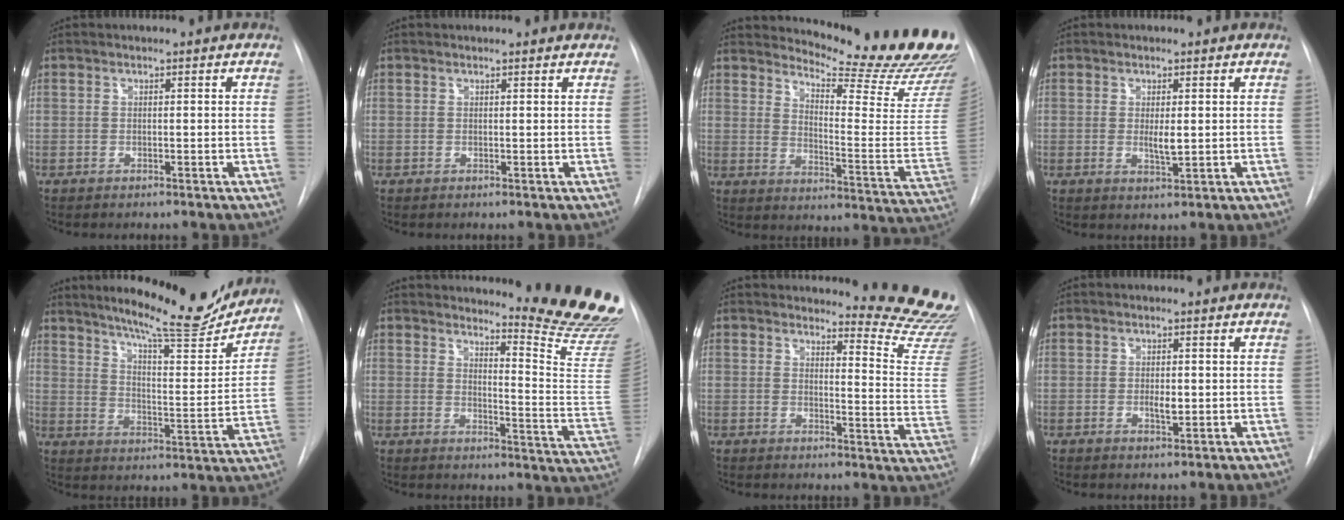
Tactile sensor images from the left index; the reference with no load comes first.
{"total": 1.6, "force": [1.5, 0.3, 0.2], "torque": [-0.010, 0.004, 0.009]}
{"total": 21.3, "force": [19.8, 0.8, 7.6], "torque": [-0.113, -0.149, 0.235]}
{"total": 2.3, "force": [-0.6, 0.5, 2.2], "torque": [-0.039, -0.013, -0.005]}
{"total": 17.5, "force": [15.7, 1.6, 7.7], "torque": [-0.115, -0.048, 0.215]}
{"total": 15.8, "force": [15.0, -1.1, 5.0], "torque": [-0.069, -0.167, 0.164]}
{"total": 13.4, "force": [13.2, -1.1, 2.0], "torque": [-0.015, -0.157, 0.132]}
{"total": 2.1, "force": [-0.9, 0.7, 1.7], "torque": [-0.030, -0.008, -0.013]}